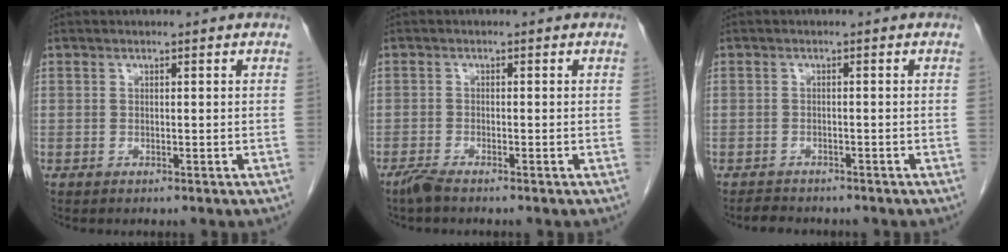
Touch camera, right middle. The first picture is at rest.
{"total": 2.0, "force": [-1.7, 0.1, 1.1], "torque": [-0.032, -0.005, -0.036]}
{"total": 2.8, "force": [-2.5, 0.9, 0.6], "torque": [-0.018, -0.007, -0.037]}